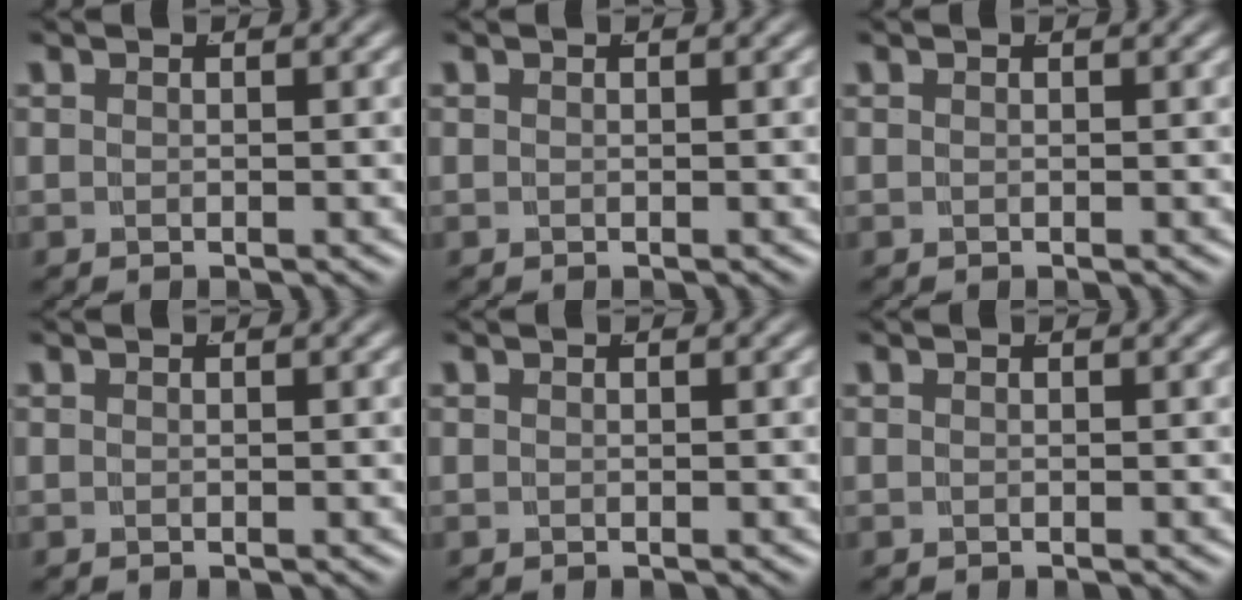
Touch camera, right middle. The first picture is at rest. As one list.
[{"total": 0.0}, {"total": 0.0}, {"total": 0.0}, {"total": 0.0}, {"total": 0.0}]